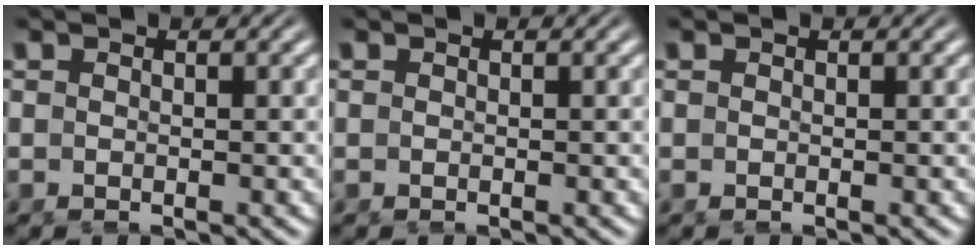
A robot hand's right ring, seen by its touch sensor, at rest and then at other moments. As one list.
[{"total": 0.0}, {"total": 0.0}]